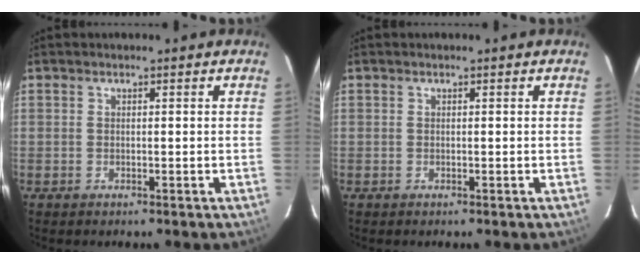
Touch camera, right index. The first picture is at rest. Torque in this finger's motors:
{"motor_torque": [2.14, 0.00, -0.03, 0.00]}